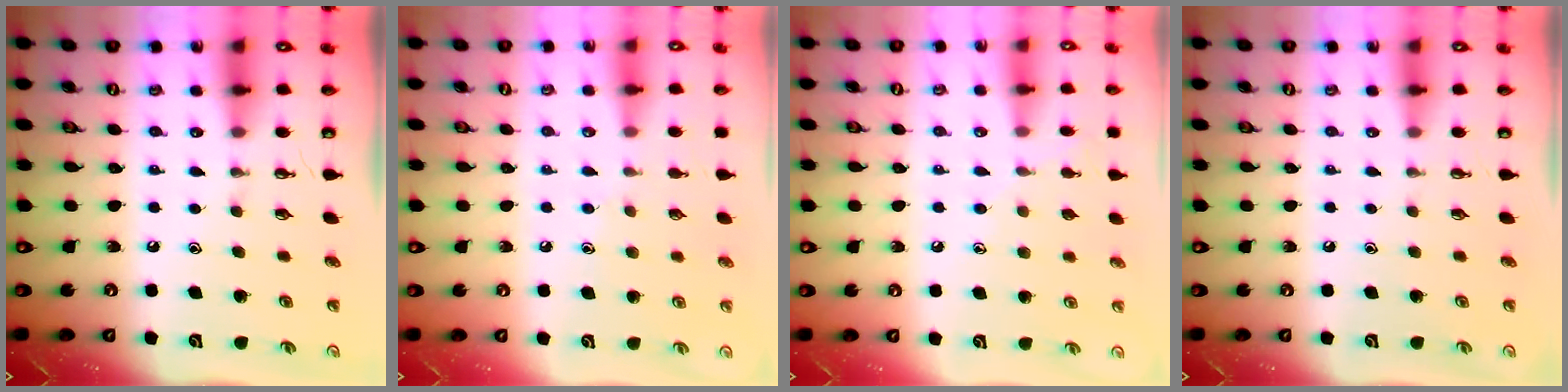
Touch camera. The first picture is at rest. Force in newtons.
{"total": 5.3, "press": 5.3, "slide": 0.6}
{"total": 6.8, "press": 6.7, "slide": 0.7}
{"total": 0.0}